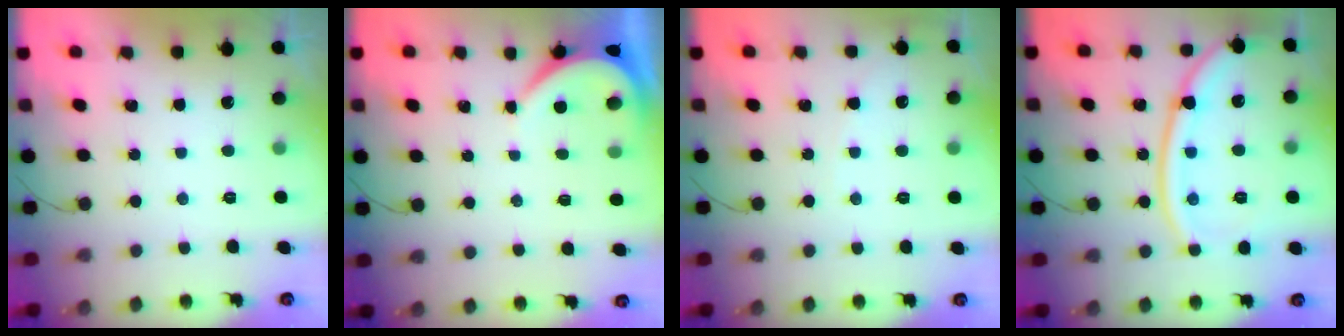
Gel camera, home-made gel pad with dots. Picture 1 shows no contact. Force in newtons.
{"total": 3.9, "press": 3.9, "slide": 0.7}
{"total": 3.4, "press": 3.4, "slide": 0.4}
{"total": 14.8, "press": 14.7, "slide": 1.9}